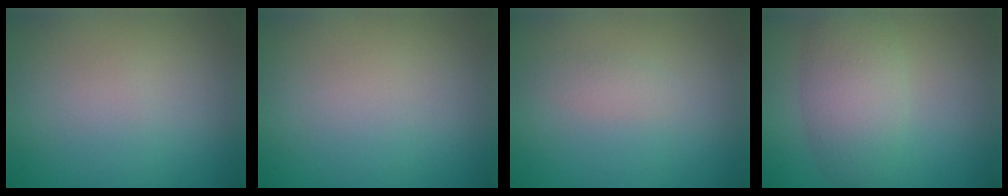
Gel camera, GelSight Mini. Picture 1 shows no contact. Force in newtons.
{"total": 0.0}
{"total": 0.9, "press": 0.9, "slide": 0.0}
{"total": 4.6, "press": 4.6, "slide": 0.1}